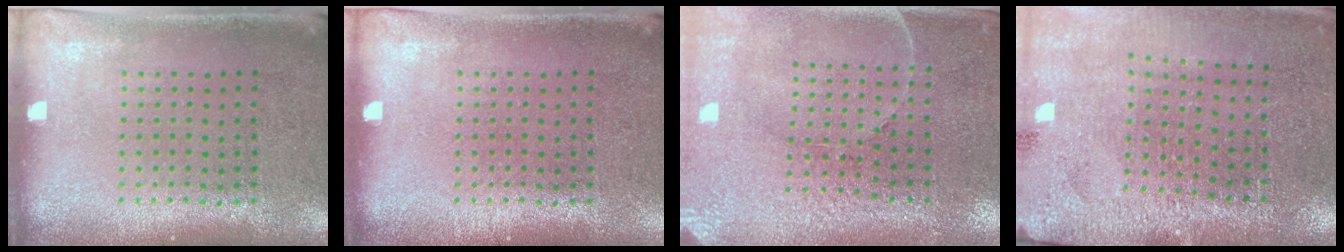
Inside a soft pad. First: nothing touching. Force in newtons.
{"total": 0.0}
{"total": 3.1, "press": 3.1, "slide": 0.6}
{"total": 3.0, "press": 3.0, "slide": 0.4}